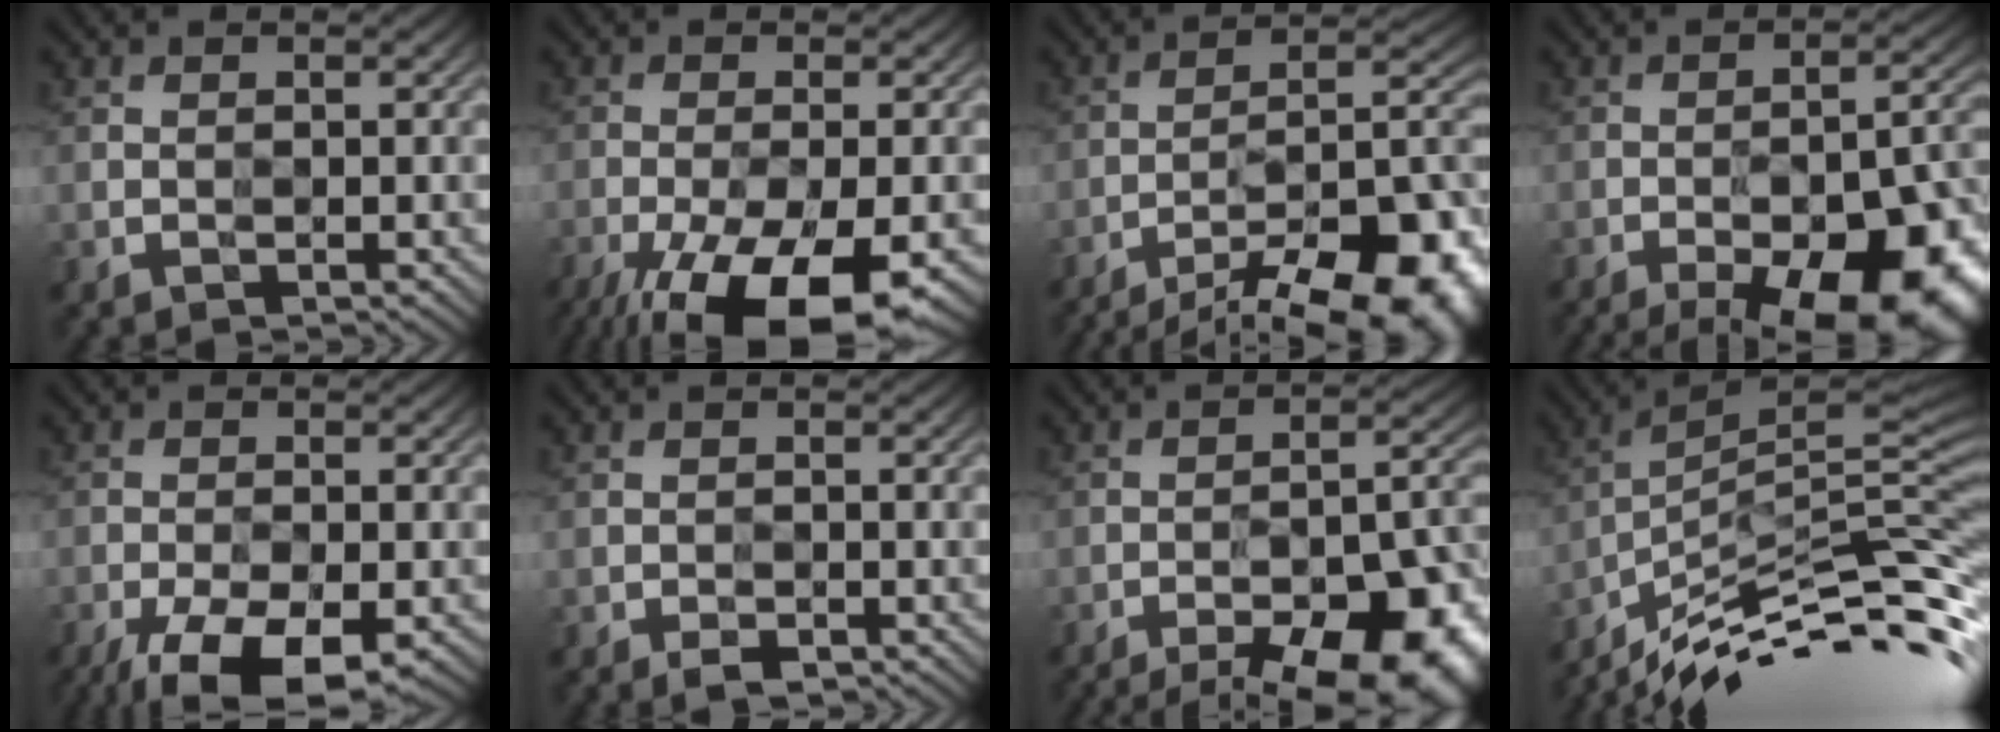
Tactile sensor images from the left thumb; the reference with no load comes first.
{"total": 15.6, "force": [-9.4, 6.0, 10.8], "torque": [-0.198, -0.052, -0.137]}
{"total": 19.2, "force": [-13.0, 6.7, 12.4], "torque": [-0.137, -0.003, -0.191]}
{"total": 19.4, "force": [-12.1, 6.8, 13.6], "torque": [-0.165, -0.008, -0.169]}
{"total": 11.7, "force": [-7.7, 4.7, 7.6], "torque": [-0.145, -0.045, -0.116]}
{"total": 1.8, "force": [-1.3, 0.8, 1.1], "torque": [-0.014, -0.001, -0.020]}
{"total": 17.4, "force": [-11.9, 5.7, 11.4], "torque": [-0.127, -0.002, -0.165]}
{"total": 13.8, "force": [-9.1, 2.1, 10.1], "torque": [-0.190, 0.016, -0.153]}